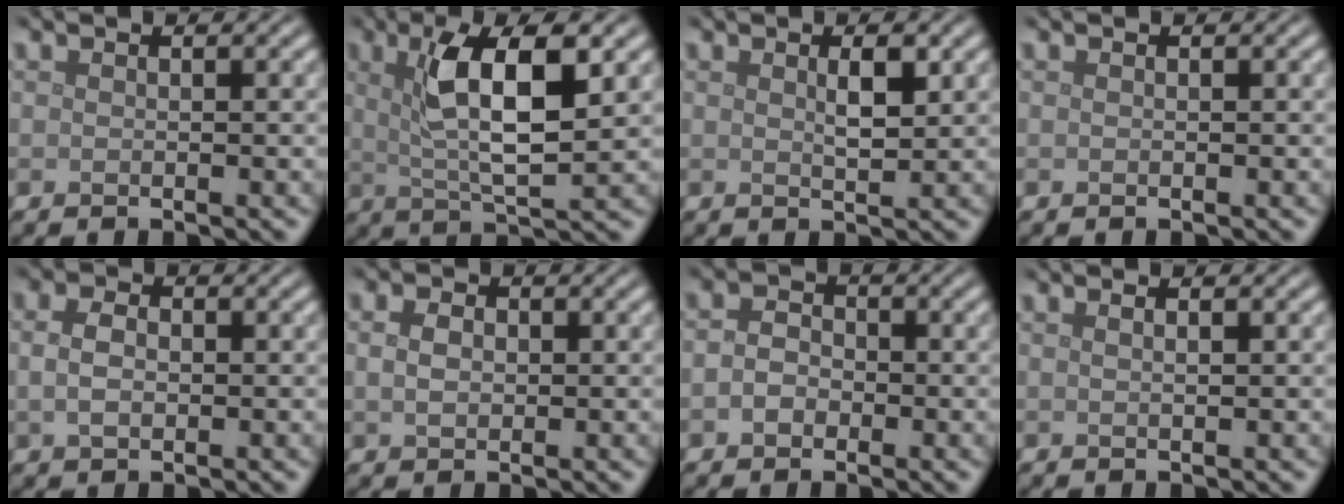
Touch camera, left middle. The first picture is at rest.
{"total": 7.4, "force": [2.3, 2.1, 6.8], "torque": [-0.120, 0.004, 0.039]}
{"total": 2.0, "force": [0.8, 0.5, 1.7], "torque": [-0.029, -0.002, 0.015]}
{"total": 0.0}
{"total": 2.4, "force": [0.1, 1.6, 1.7], "torque": [-0.038, 0.002, 0.001]}
{"total": 2.4, "force": [0.4, 1.8, 1.5], "torque": [-0.029, 0.004, 0.003]}
{"total": 2.0, "force": [-0.6, 1.6, 1.0], "torque": [-0.018, 0.001, -0.019]}
{"total": 1.0, "force": [0.5, 0.3, 0.8], "torque": [-0.007, 0.000, 0.004]}